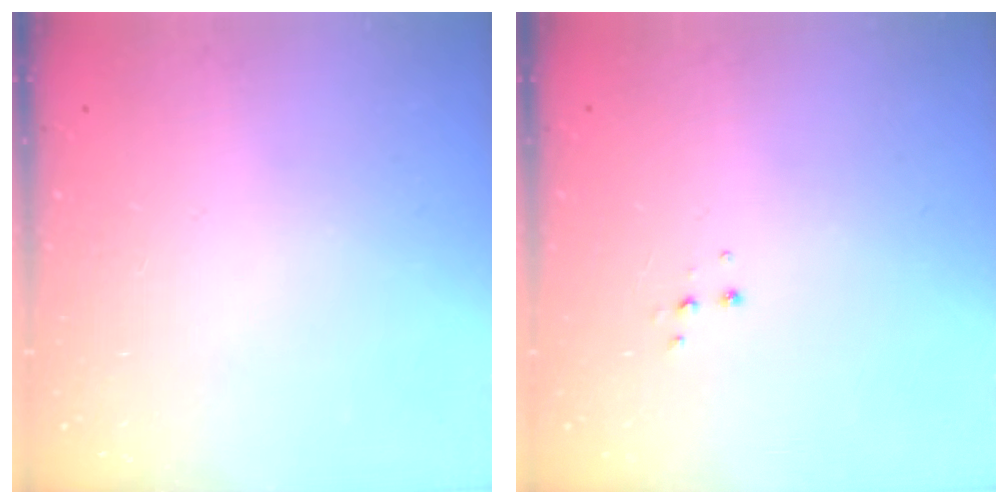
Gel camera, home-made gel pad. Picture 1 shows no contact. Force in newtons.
{"total": 3.9, "press": 3.9, "slide": 0.5}